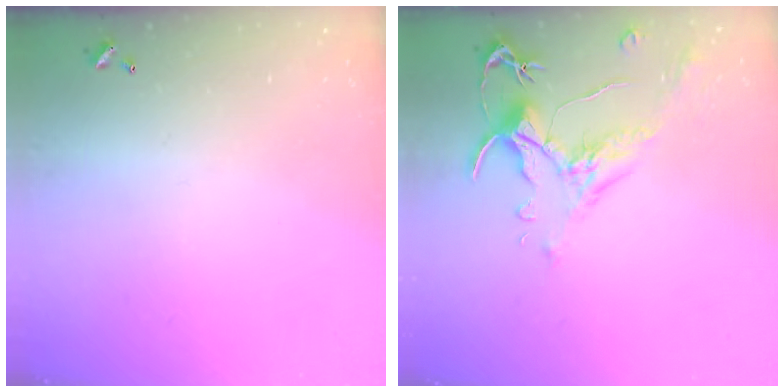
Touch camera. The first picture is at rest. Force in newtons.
{"total": 1.5, "press": 1.0, "slide": 1.1}